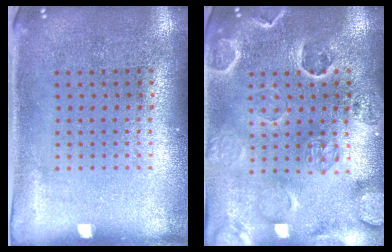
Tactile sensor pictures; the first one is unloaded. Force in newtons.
{"total": 2.7, "press": 2.6, "slide": 0.8}